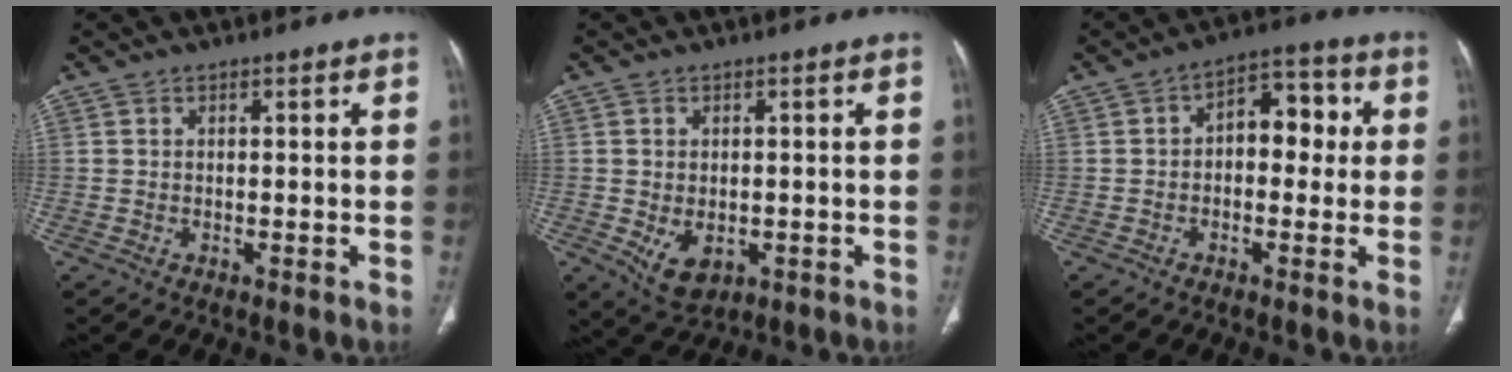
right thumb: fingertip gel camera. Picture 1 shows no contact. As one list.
[{"total": 5.5, "force": [-1.3, 3.8, 3.9], "torque": [-0.056, -0.002, -0.003]}, {"total": 8.5, "force": [0.6, 5.2, 6.7], "torque": [-0.056, 0.029, -0.002]}]